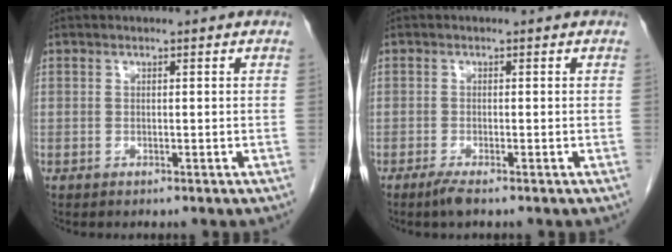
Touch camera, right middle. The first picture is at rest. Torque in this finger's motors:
{"motor_torque": [0.36, -0.15, 0.00, 0.03]}